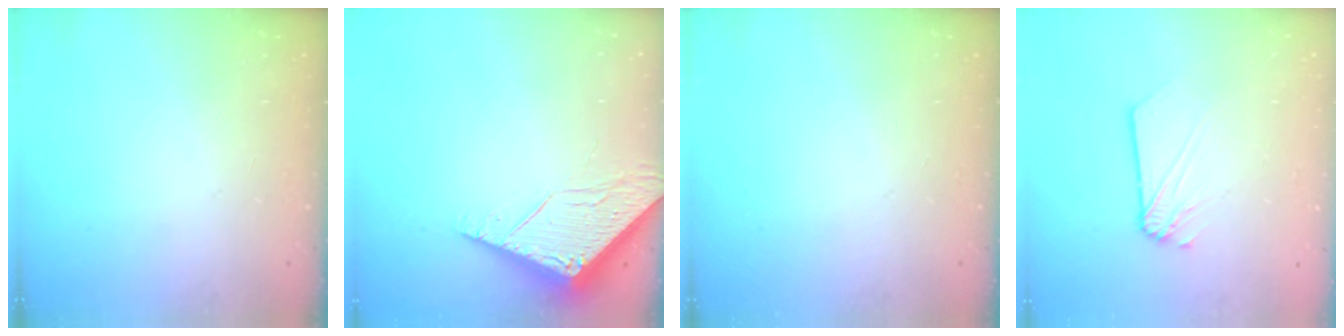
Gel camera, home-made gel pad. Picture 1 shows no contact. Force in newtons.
{"total": 6.2, "press": 6.2, "slide": 0.5}
{"total": 0.0}
{"total": 3.7, "press": 3.6, "slide": 0.6}